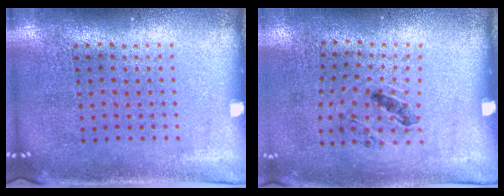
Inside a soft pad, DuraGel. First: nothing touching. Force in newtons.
{"total": 1.4, "press": 0.8, "slide": 1.2}